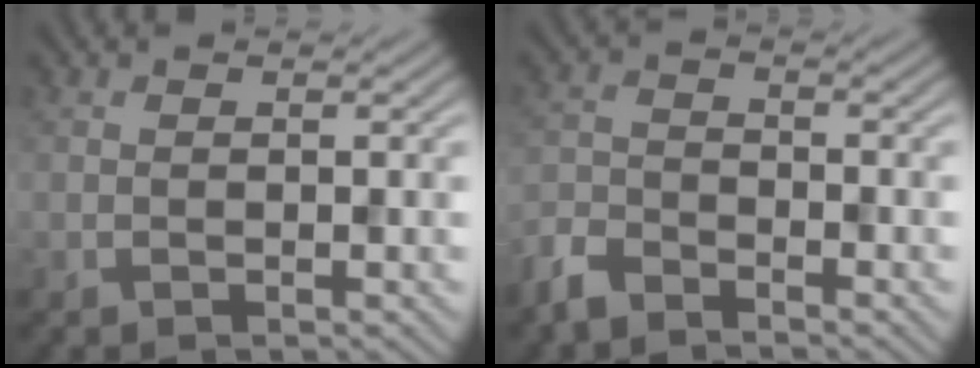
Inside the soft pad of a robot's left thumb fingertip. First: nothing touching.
{"total": 4.0, "force": [-3.5, 1.3, 1.4], "torque": [-0.034, -0.008, -0.087]}